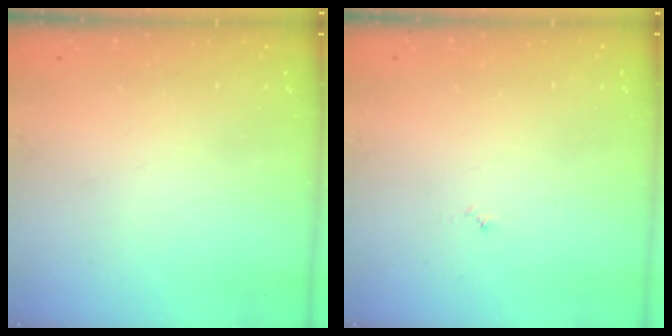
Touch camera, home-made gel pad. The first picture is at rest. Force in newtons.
{"total": 3.0, "press": 2.9, "slide": 0.3}